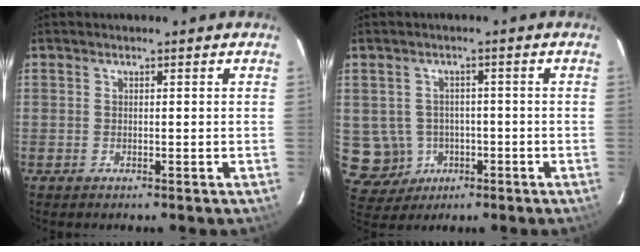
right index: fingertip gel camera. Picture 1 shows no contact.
{"total": 7.5, "force": [-1.6, 7.2, 1.6], "torque": [-0.058, 0.013, -0.007]}